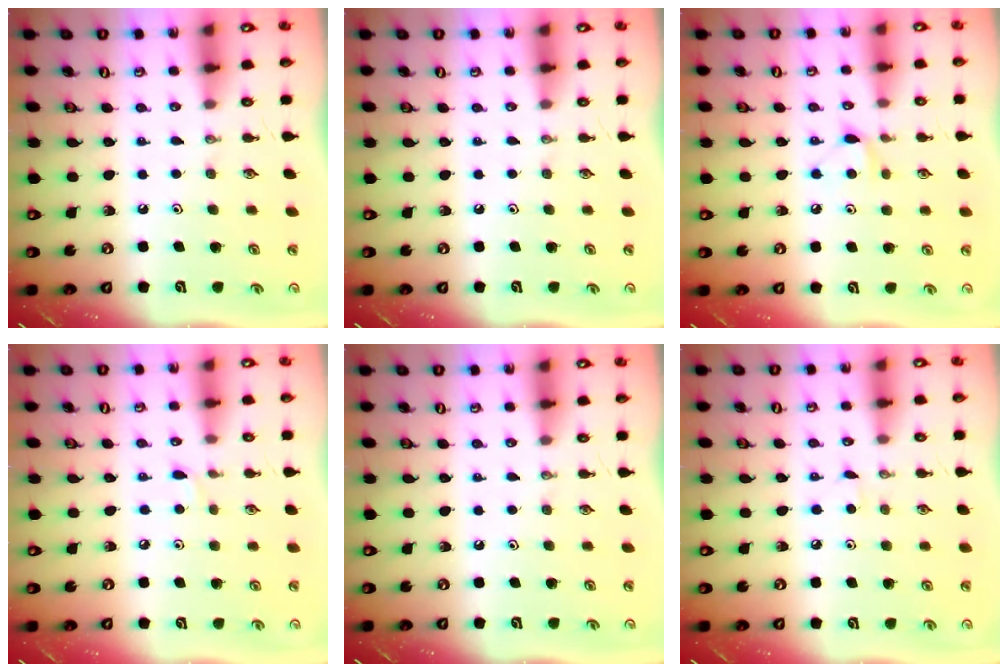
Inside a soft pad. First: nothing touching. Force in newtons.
{"total": 0.0}
{"total": 6.9, "press": 6.9, "slide": 0.7}
{"total": 2.8, "press": 2.7, "slide": 0.4}
{"total": 0.0}
{"total": 3.4, "press": 3.4, "slide": 0.4}